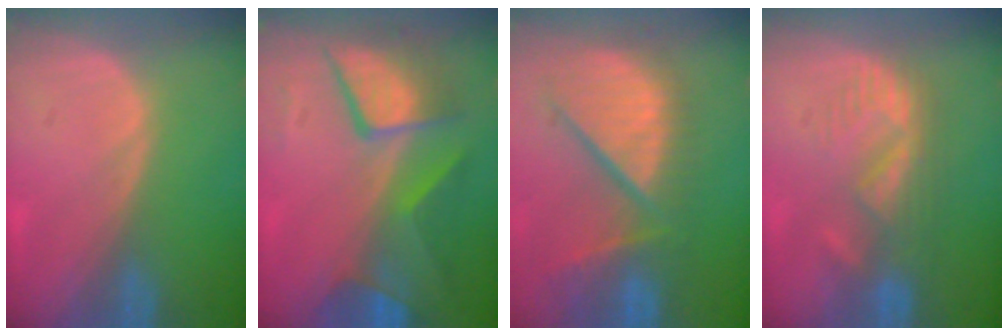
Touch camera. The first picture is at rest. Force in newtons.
{"total": 8.9, "press": 8.8, "slide": 0.7}
{"total": 11.7, "press": 10.3, "slide": 5.5}
{"total": 6.0, "press": 5.8, "slide": 1.5}